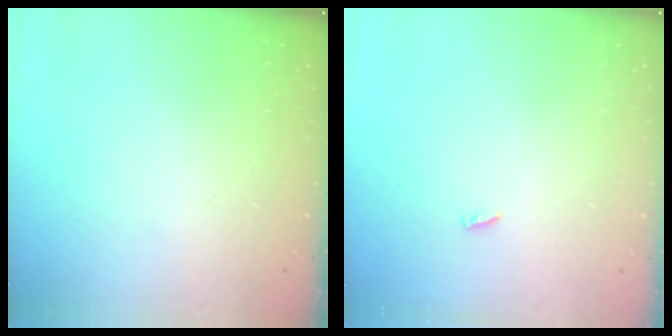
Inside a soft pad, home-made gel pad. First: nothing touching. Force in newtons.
{"total": 2.3, "press": 2.3, "slide": 0.2}